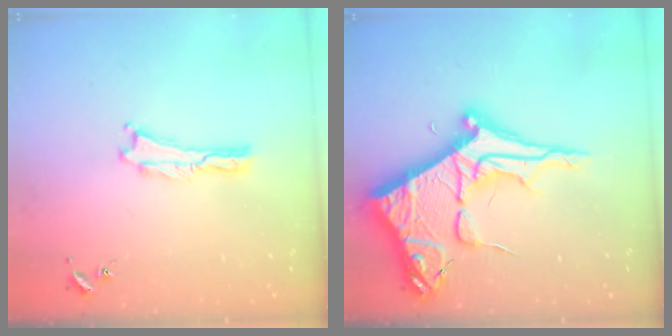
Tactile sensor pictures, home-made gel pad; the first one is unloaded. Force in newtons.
{"total": 12.4, "press": 12.4, "slide": 1.4}